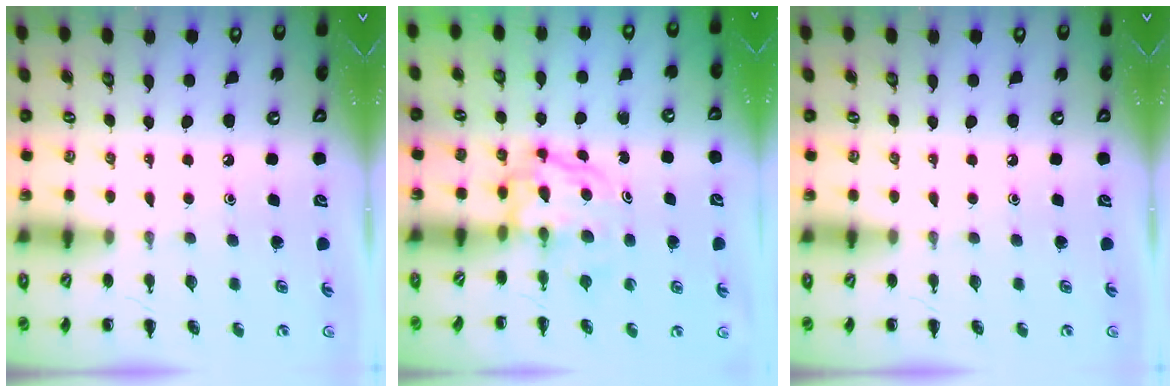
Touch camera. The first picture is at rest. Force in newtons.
{"total": 3.8, "press": 3.8, "slide": 0.5}
{"total": 0.0}